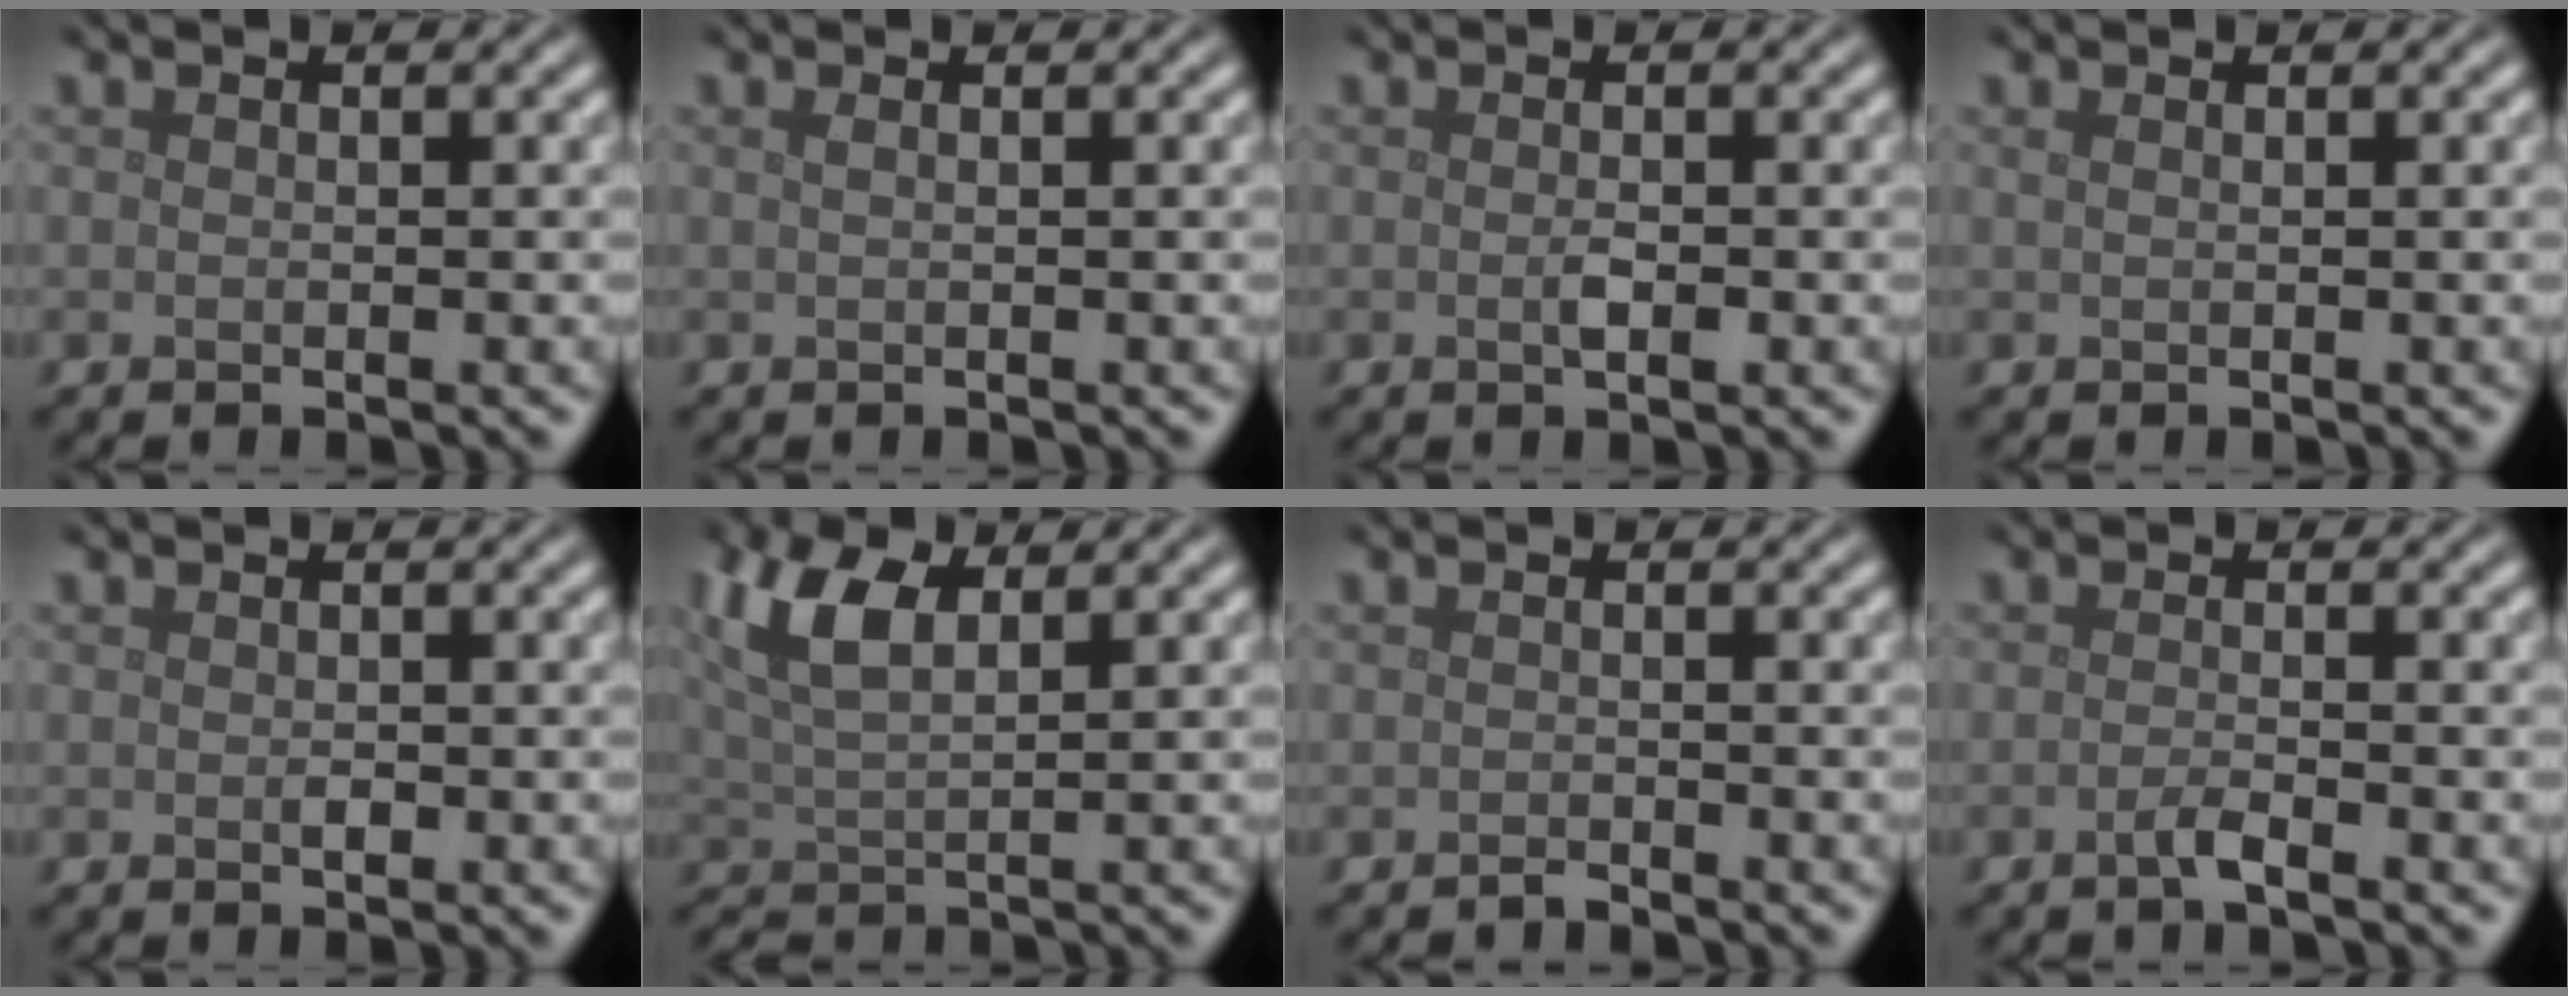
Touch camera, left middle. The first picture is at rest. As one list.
[{"total": 0.8, "force": [0.2, 0.4, 0.7], "torque": [-0.009, 0.003, -0.001]}, {"total": 1.1, "force": [-0.2, 0.3, 1.1], "torque": [-0.022, -0.002, -0.005]}, {"total": 0.7, "force": [0.4, 0.4, 0.5], "torque": [-0.005, 0.002, 0.003]}, {"total": 0.7, "force": [-0.1, 0.4, 0.5], "torque": [-0.009, -0.002, -0.001]}, {"total": 5.5, "force": [2.2, 2.3, 4.4], "torque": [-0.104, 0.012, 0.041]}, {"total": 0.7, "force": [-0.7, 0.1, 0.2], "torque": [-0.005, 0.001, -0.014]}, {"total": 1.5, "force": [-0.8, 0.4, 1.3], "torque": [-0.019, 0.002, -0.021]}]